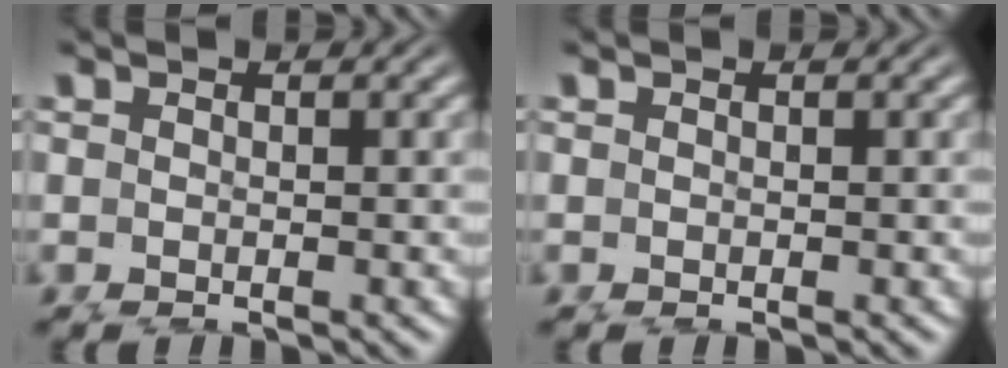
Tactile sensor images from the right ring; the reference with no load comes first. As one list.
[{"total": 0.0}]